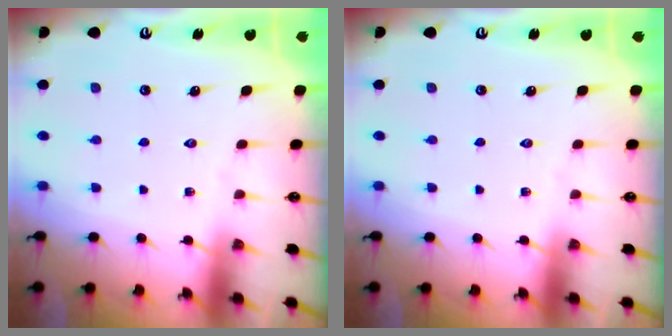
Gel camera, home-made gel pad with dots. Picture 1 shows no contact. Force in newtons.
{"total": 0.0}